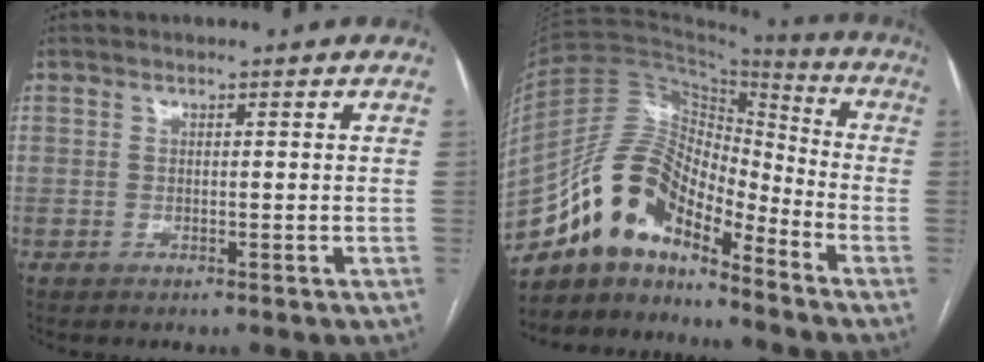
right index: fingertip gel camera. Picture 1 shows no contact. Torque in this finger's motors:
{"motor_torque": [1.06, -1.08, 0.64, 0.21]}